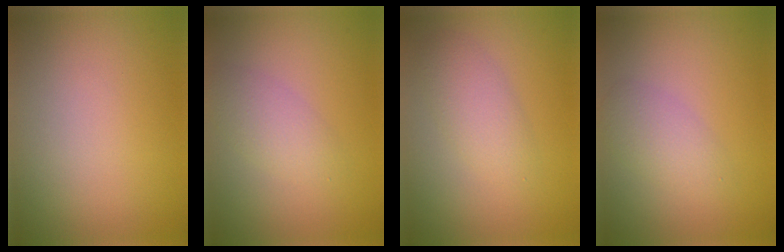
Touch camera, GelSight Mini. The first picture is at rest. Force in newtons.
{"total": 2.4, "press": 2.4, "slide": 0.2}
{"total": 2.9, "press": 2.9, "slide": 0.0}
{"total": 2.6, "press": 2.6, "slide": 0.1}